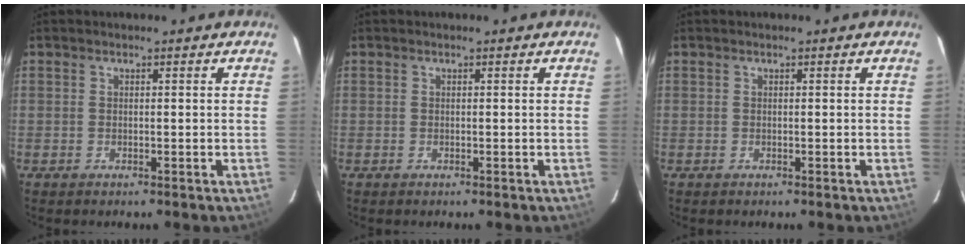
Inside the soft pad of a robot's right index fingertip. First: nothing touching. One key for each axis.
{"total": 0.0}
{"total": 0.0}